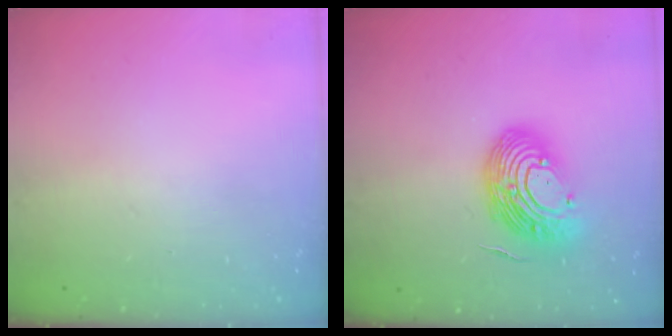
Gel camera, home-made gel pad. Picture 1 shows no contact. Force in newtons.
{"total": 14.4, "press": 14.2, "slide": 2.4}